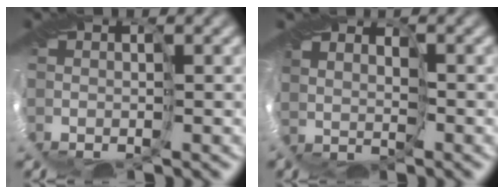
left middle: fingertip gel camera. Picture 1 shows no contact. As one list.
[{"total": 1.6, "force": [1.3, 0.6, -0.8], "torque": [0.013, -0.002, 0.027]}]